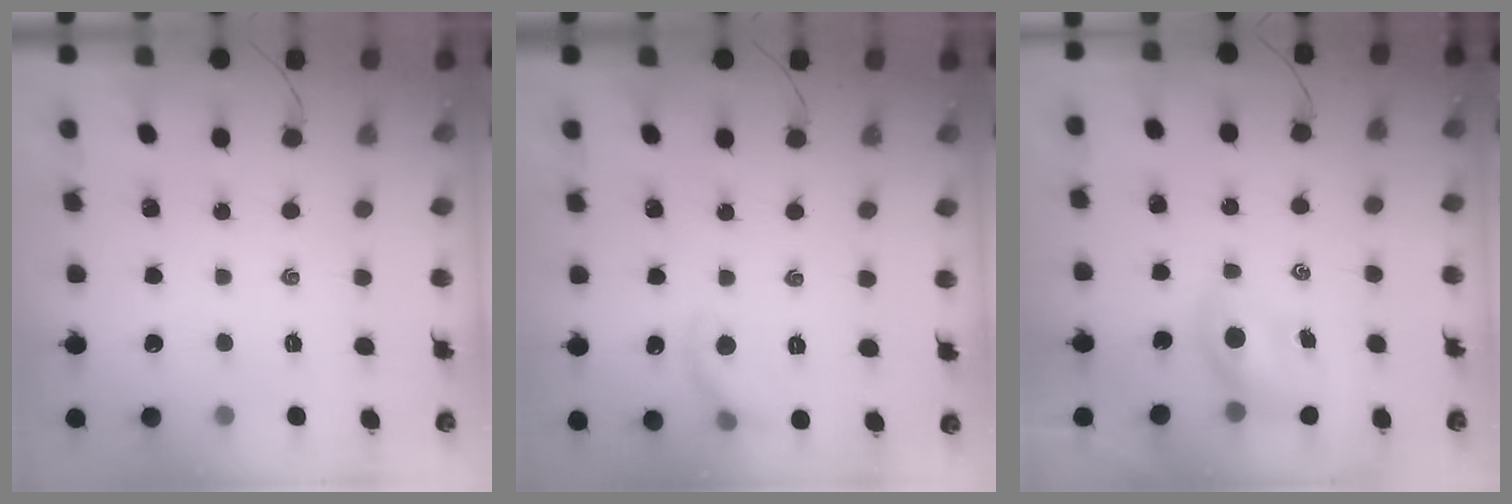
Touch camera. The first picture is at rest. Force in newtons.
{"total": 6.9, "press": 6.8, "slide": 0.9}
{"total": 5.7, "press": 5.6, "slide": 0.9}